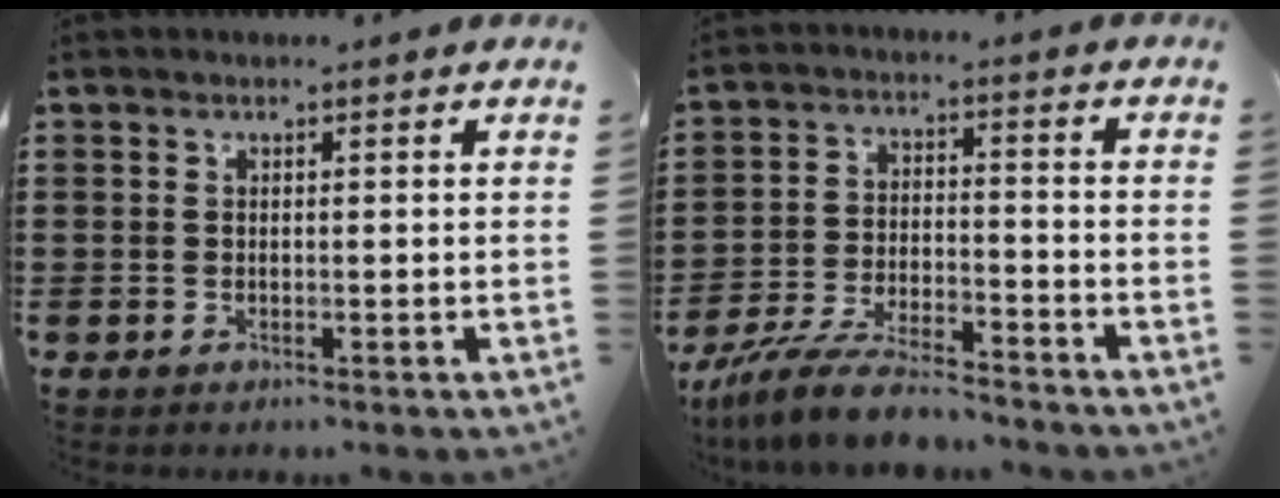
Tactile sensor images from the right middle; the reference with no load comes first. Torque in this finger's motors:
{"motor_torque": [2.14, 0.00, 0.21, 0.17]}